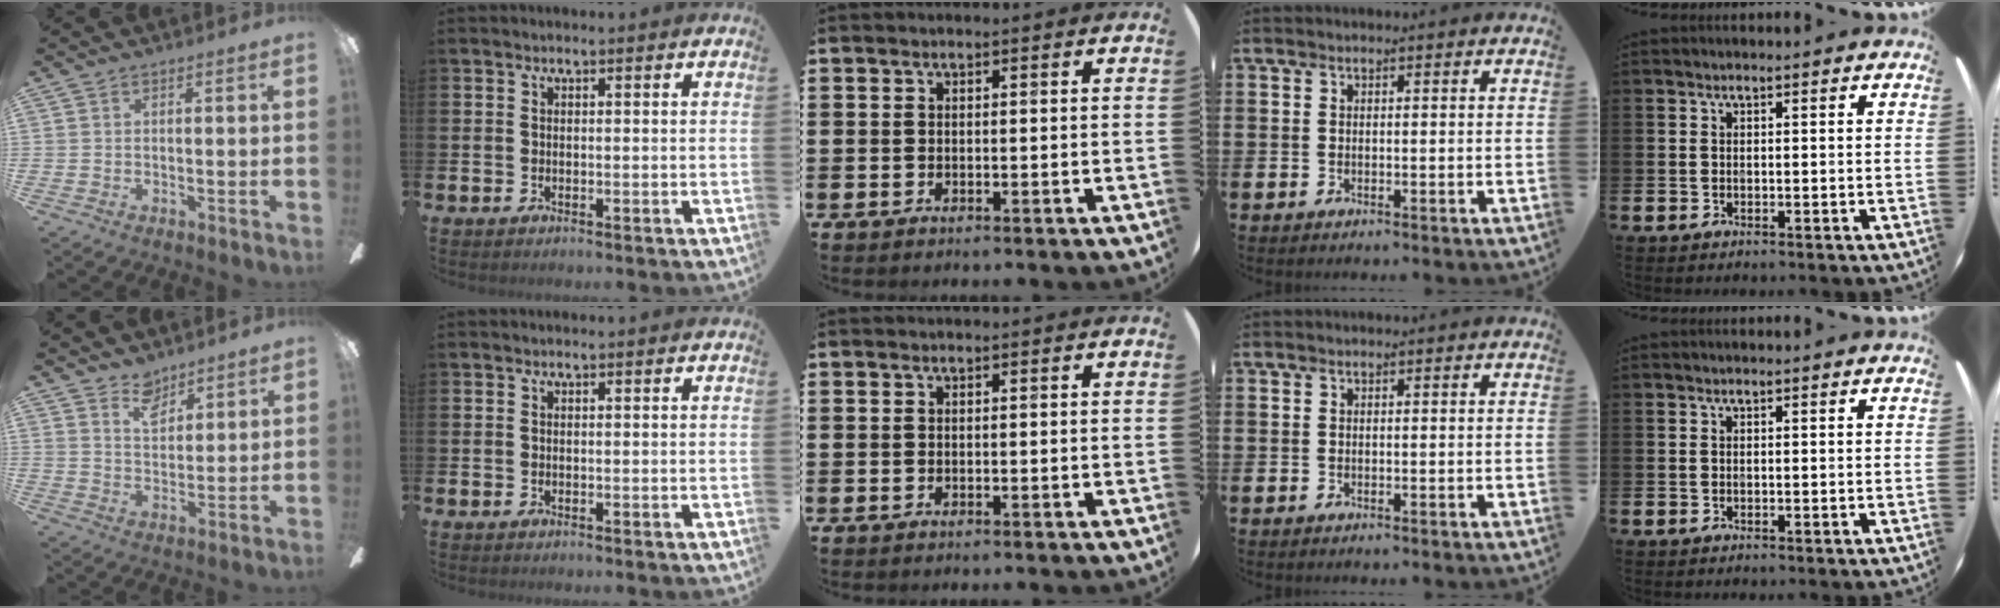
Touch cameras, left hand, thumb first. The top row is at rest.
{"thumb": {"total": 6.4, "force": [5.0, 3.5, 1.9], "torque": [-0.030, -0.019, 0.091]}}